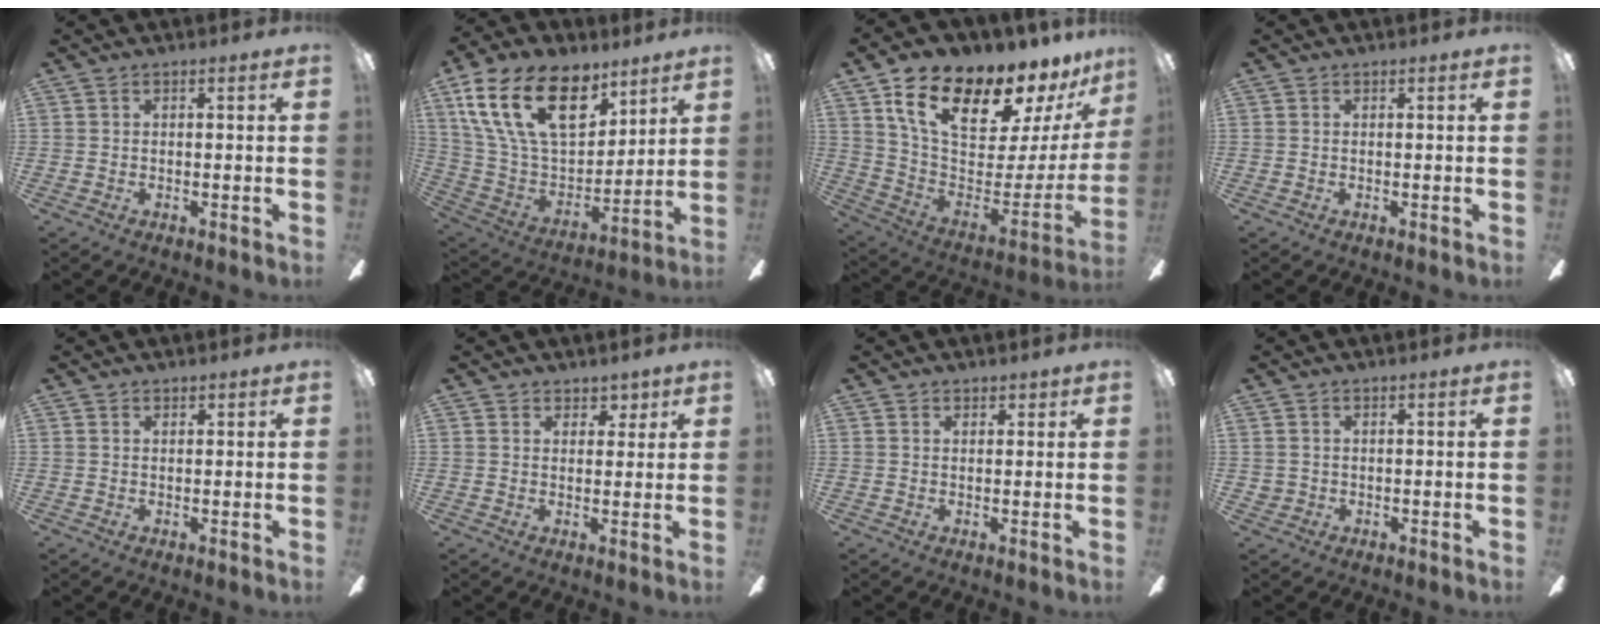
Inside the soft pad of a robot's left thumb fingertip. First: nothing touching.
{"total": 24.4, "force": [12.8, 13.6, 15.6], "torque": [-0.295, -0.059, 0.230]}
{"total": 19.5, "force": [14.1, 8.2, 10.7], "torque": [-0.184, -0.093, 0.245]}
{"total": 0.0}
{"total": 1.0, "force": [0.9, 0.5, 0.0], "torque": [0.000, -0.001, 0.018]}
{"total": 3.6, "force": [2.5, 2.6, 0.5], "torque": [0.005, -0.009, 0.042]}
{"total": 1.6, "force": [1.3, 1.0, 0.2], "torque": [-0.003, 0.001, 0.025]}
{"total": 1.5, "force": [0.5, 1.5, 0.1], "torque": [-0.004, 0.003, 0.007]}